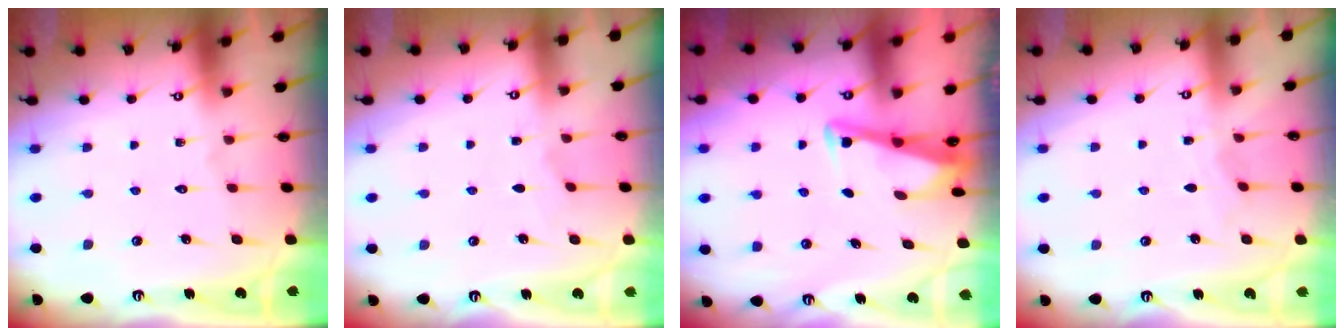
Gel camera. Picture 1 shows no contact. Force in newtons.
{"total": 1.4, "press": 1.3, "slide": 0.2}
{"total": 3.5, "press": 3.5, "slide": 0.3}
{"total": 3.3, "press": 3.3, "slide": 0.1}